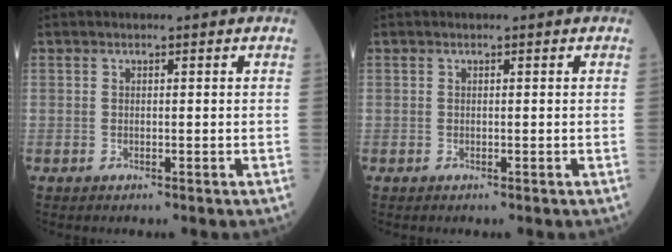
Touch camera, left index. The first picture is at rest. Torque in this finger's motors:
{"motor_torque": [0.00, 0.00, 0.00, 0.00]}